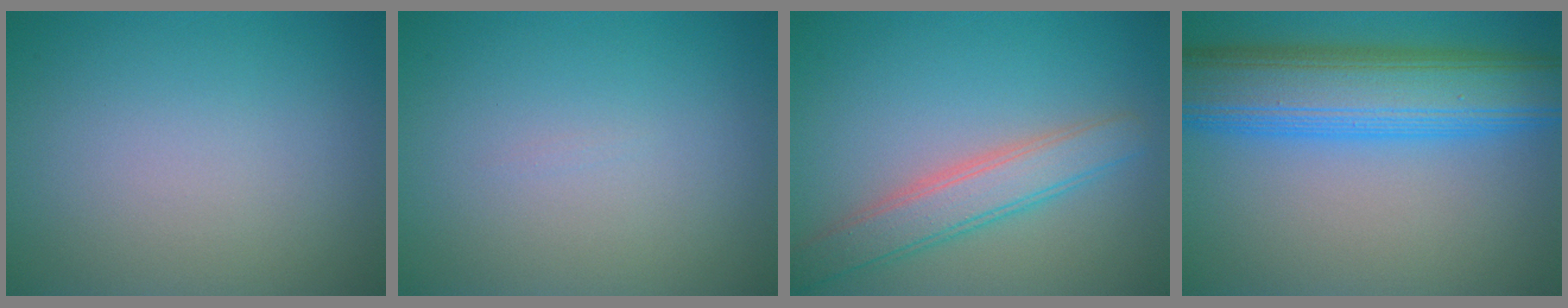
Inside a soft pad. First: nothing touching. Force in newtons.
{"total": 0.0}
{"total": 4.0, "press": 4.0, "slide": 0.4}
{"total": 10.4, "press": 10.4, "slide": 0.4}